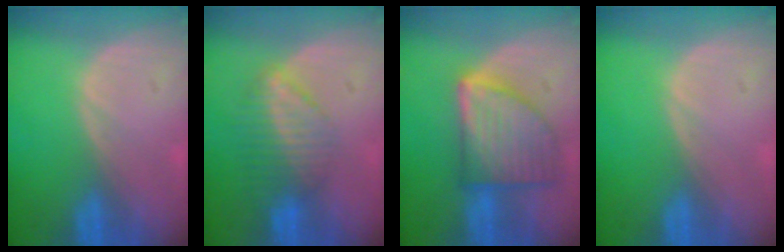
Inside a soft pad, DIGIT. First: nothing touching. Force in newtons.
{"total": 6.9, "press": 6.0, "slide": 3.5}
{"total": 9.3, "press": 9.3, "slide": 0.4}
{"total": 0.0}